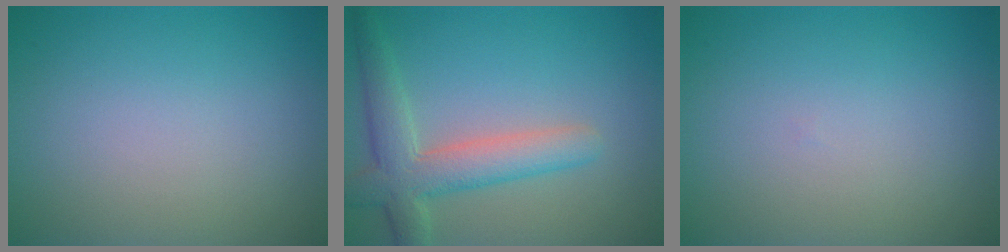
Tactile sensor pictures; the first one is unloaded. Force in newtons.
{"total": 5.1, "press": 5.0, "slide": 0.5}
{"total": 0.0}